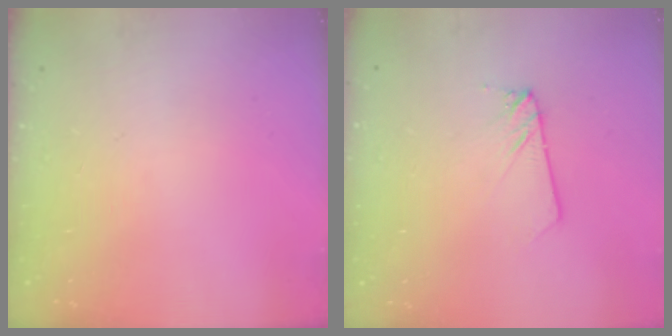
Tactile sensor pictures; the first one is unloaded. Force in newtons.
{"total": 2.3, "press": 2.3, "slide": 0.1}